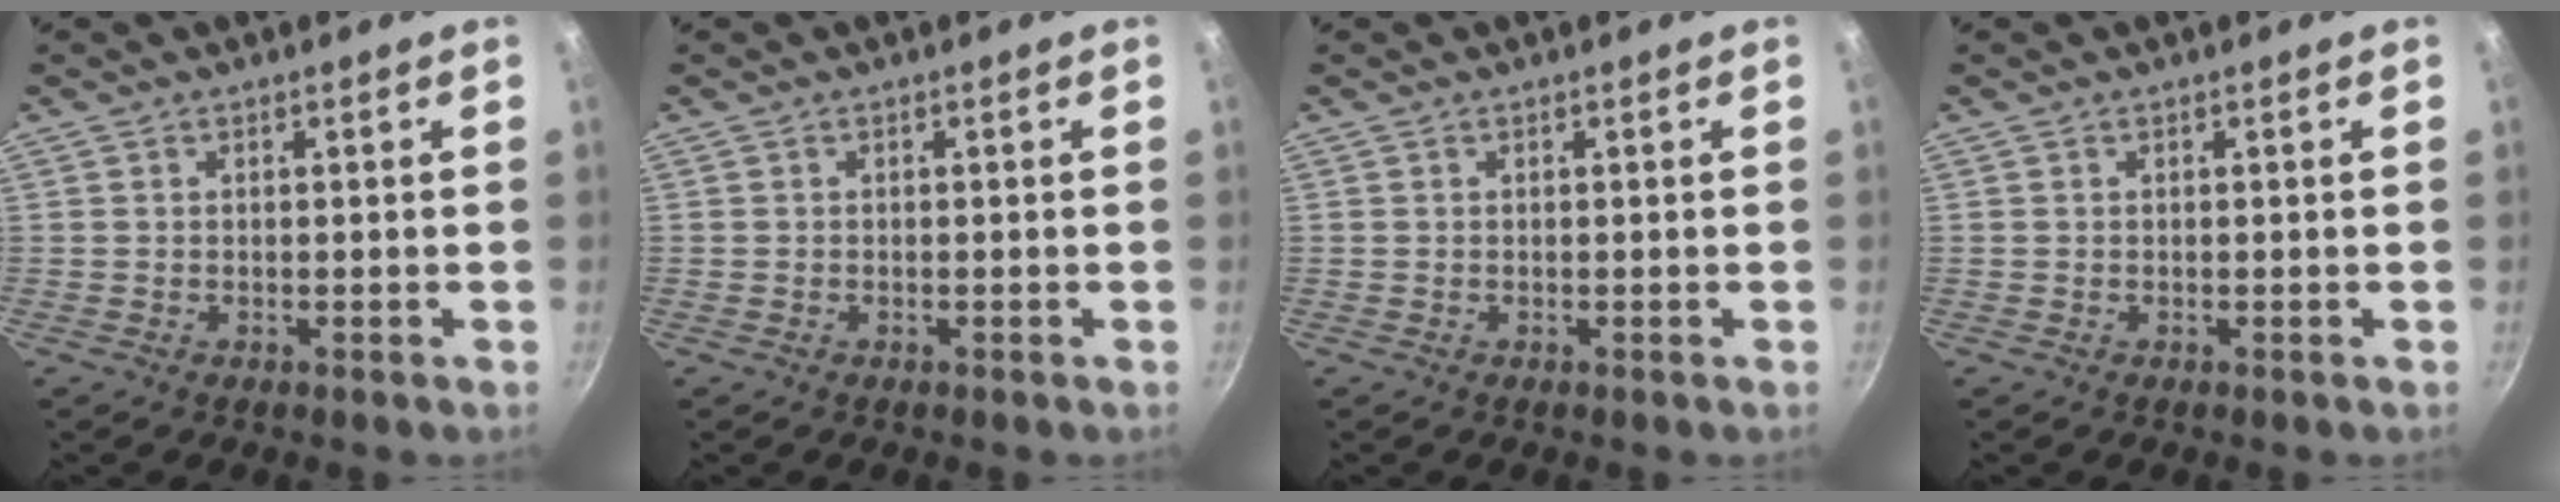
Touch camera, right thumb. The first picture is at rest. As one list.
[{"total": 0.0}, {"total": 0.0}, {"total": 0.0}]